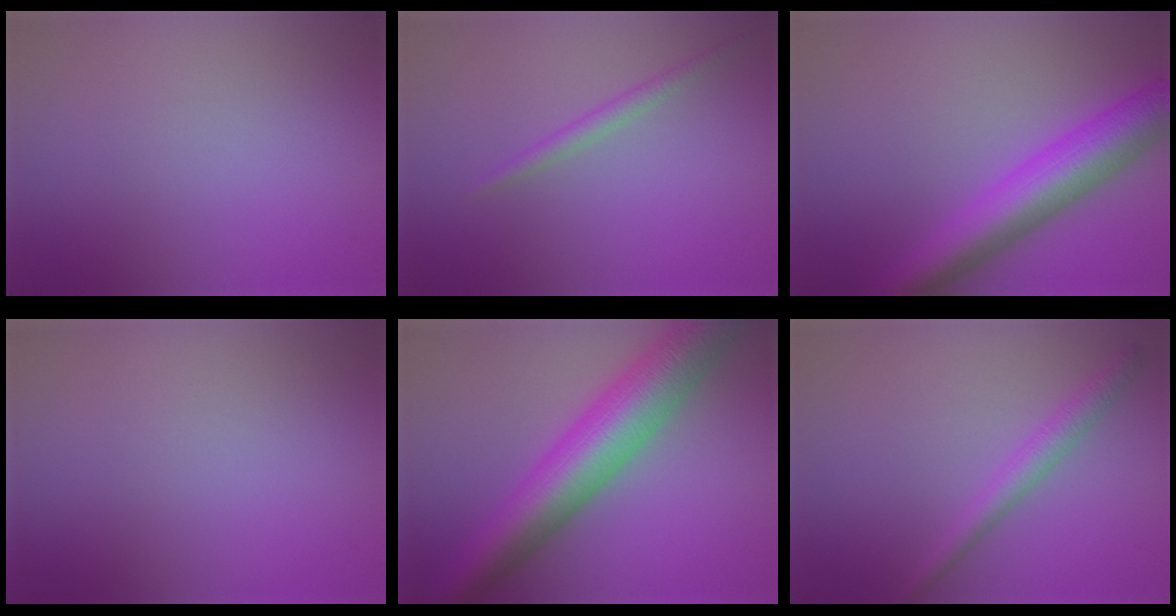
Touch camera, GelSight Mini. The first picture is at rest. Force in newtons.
{"total": 1.4, "press": 1.4, "slide": 0.1}
{"total": 7.2, "press": 7.2, "slide": 0.2}
{"total": 0.0}
{"total": 9.7, "press": 9.7, "slide": 0.2}
{"total": 2.2, "press": 2.2, "slide": 0.1}